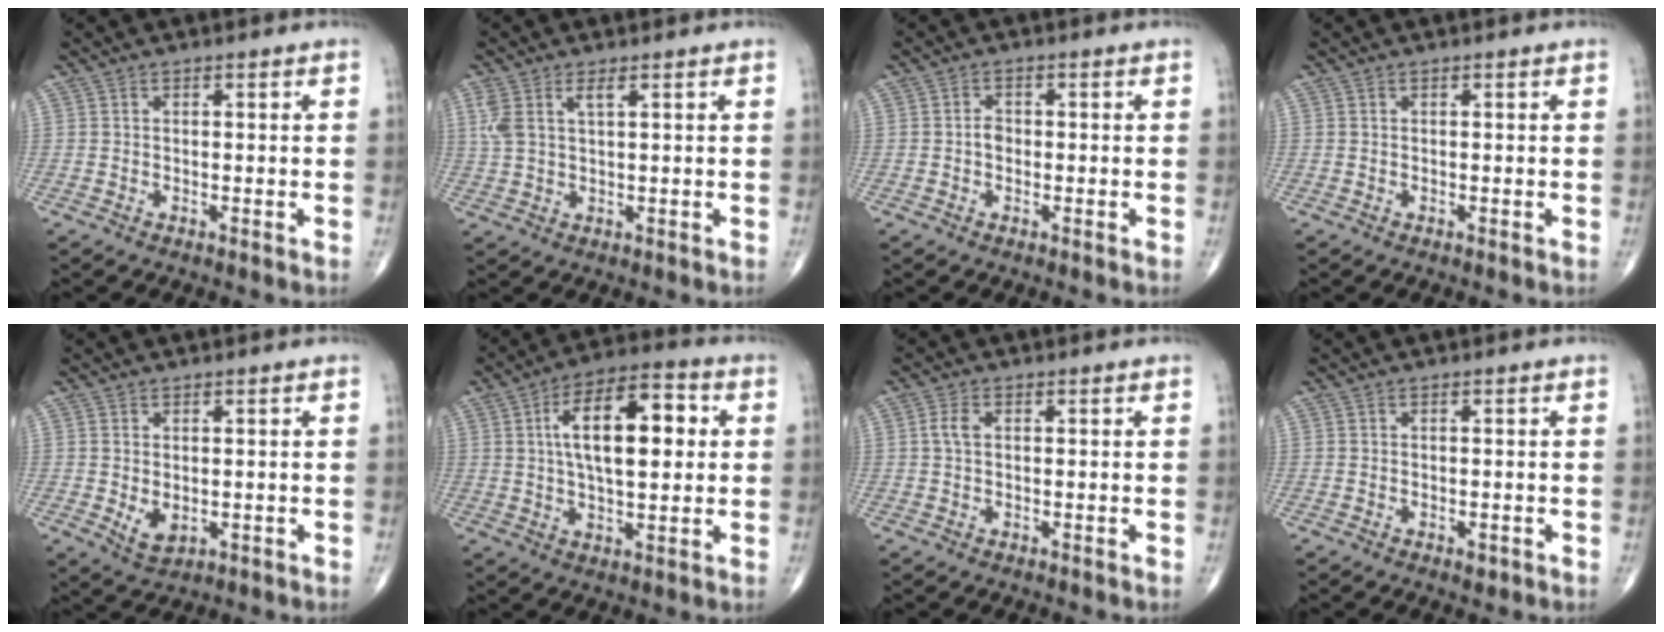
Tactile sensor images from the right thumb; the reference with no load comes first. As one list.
[{"total": 4.7, "force": [2.0, 1.7, 3.8], "torque": [-0.100, 0.004, 0.048]}, {"total": 1.8, "force": [-0.3, 1.4, 1.1], "torque": [-0.010, 0.005, -0.009]}, {"total": 0.0}, {"total": 3.7, "force": [-0.3, 2.4, 2.8], "torque": [-0.042, -0.009, 0.007]}, {"total": 15.8, "force": [2.9, 7.1, 13.8], "torque": [-0.207, 0.014, 0.043]}, {"total": 2.4, "force": [0.4, 1.4, 1.9], "torque": [-0.046, 0.007, 0.007]}, {"total": 1.1, "force": [-0.4, 0.6, 0.8], "torque": [-0.007, -0.001, -0.003]}]